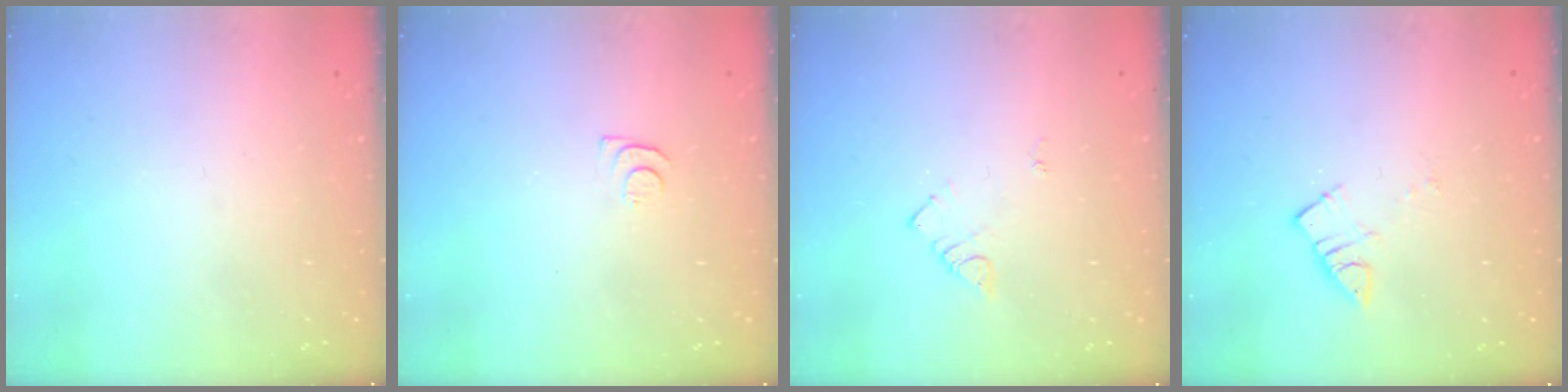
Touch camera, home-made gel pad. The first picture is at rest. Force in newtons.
{"total": 4.4, "press": 4.4, "slide": 0.6}
{"total": 4.0, "press": 4.0, "slide": 0.5}
{"total": 4.1, "press": 4.1, "slide": 0.2}